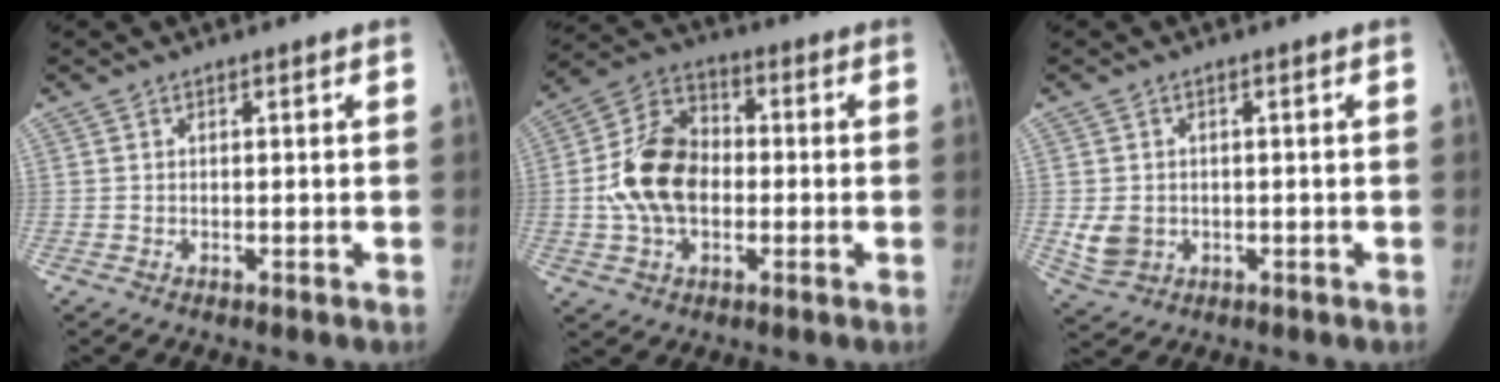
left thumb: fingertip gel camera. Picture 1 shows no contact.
{"total": 14.0, "force": [-1.1, 9.6, 10.2], "torque": [-0.175, 0.029, -0.023]}
{"total": 4.9, "force": [-0.5, 4.1, 2.5], "torque": [-0.040, -0.003, 0.002]}